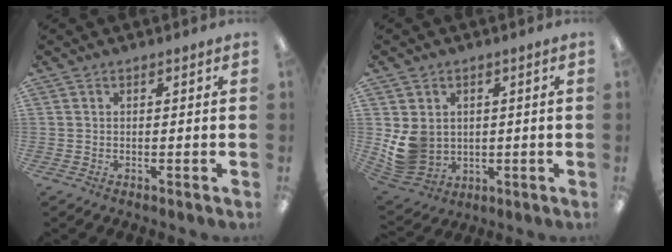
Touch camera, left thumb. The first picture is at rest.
{"total": 8.6, "force": [0.5, 7.9, 3.4], "torque": [-0.084, 0.002, 0.018]}